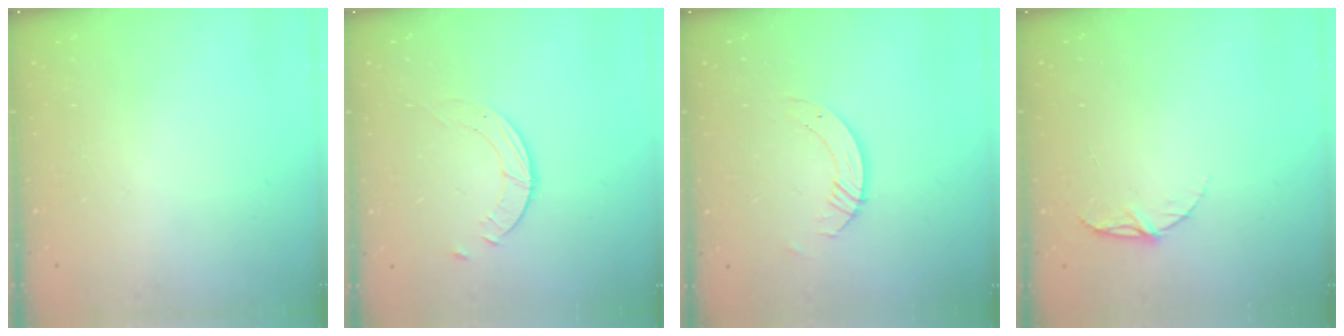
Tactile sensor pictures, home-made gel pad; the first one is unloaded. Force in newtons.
{"total": 2.3, "press": 2.3, "slide": 0.3}
{"total": 3.9, "press": 3.9, "slide": 0.4}
{"total": 5.6, "press": 5.6, "slide": 0.5}